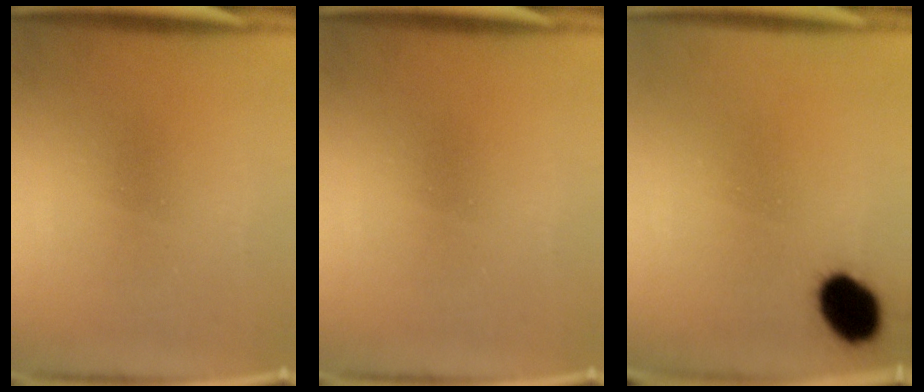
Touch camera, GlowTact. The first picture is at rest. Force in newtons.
{"total": 0.0}
{"total": 9.0}